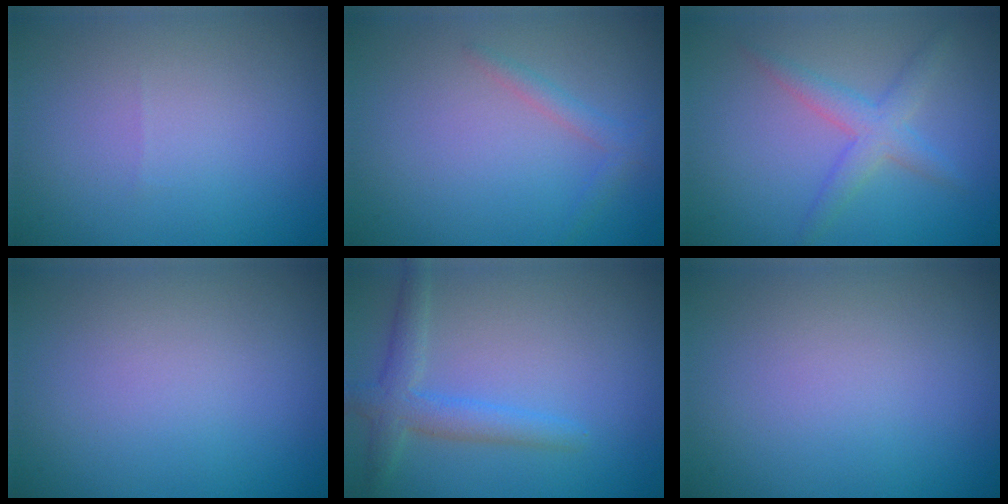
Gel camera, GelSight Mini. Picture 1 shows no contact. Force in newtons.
{"total": 1.3, "press": 1.3, "slide": 0.0}
{"total": 2.8, "press": 2.8, "slide": 0.2}
{"total": 0.0}
{"total": 2.9, "press": 2.9, "slide": 0.2}
{"total": 0.0}